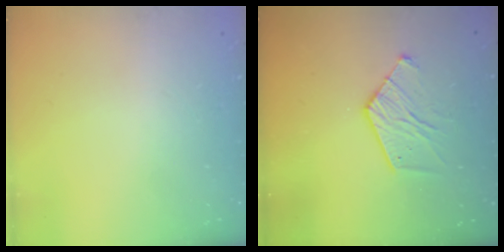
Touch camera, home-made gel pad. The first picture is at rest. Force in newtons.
{"total": 9.9, "press": 9.9, "slide": 0.8}